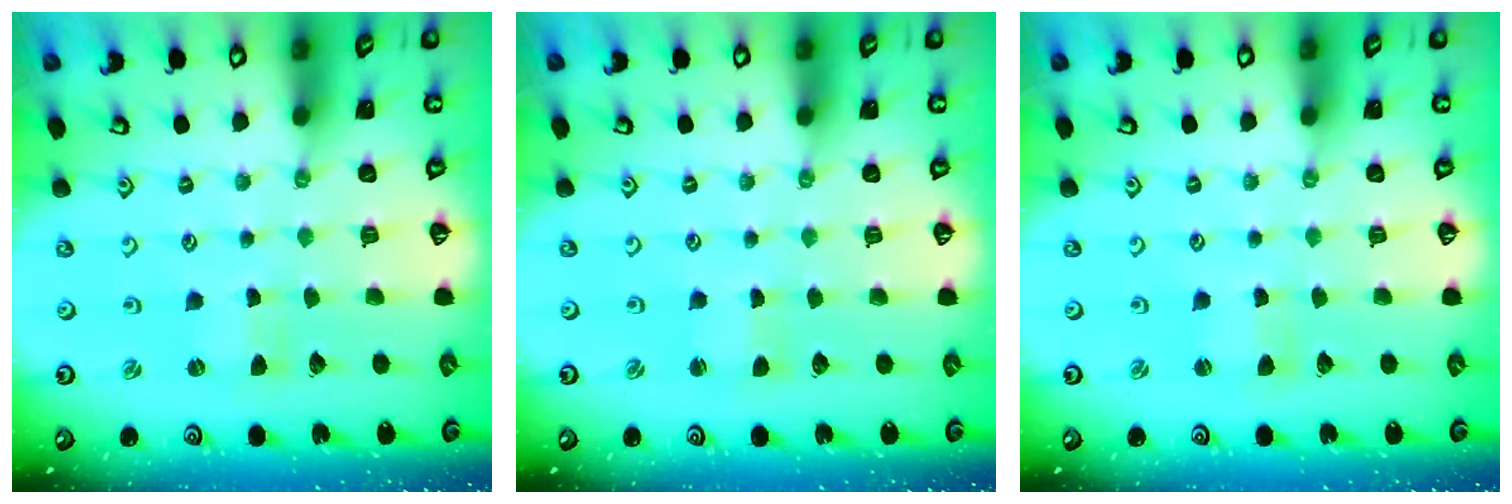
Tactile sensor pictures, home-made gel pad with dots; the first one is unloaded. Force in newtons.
{"total": 0.7, "press": 0.7, "slide": 0.2}
{"total": 1.3, "press": 1.2, "slide": 0.3}